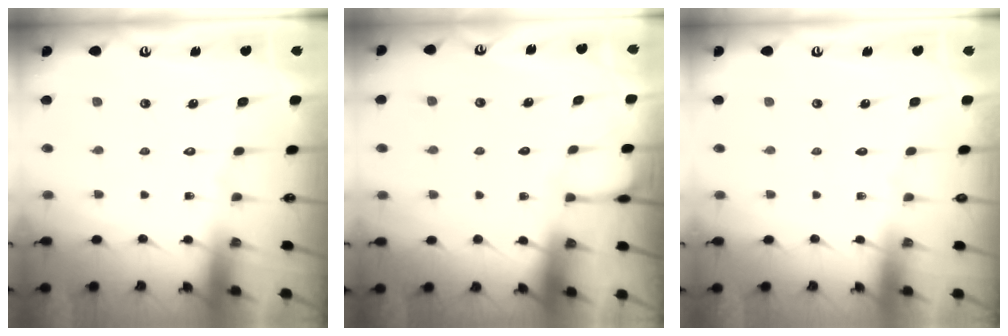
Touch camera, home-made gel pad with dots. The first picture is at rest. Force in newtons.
{"total": 0.8, "press": 0.8, "slide": 0.0}
{"total": 0.0}